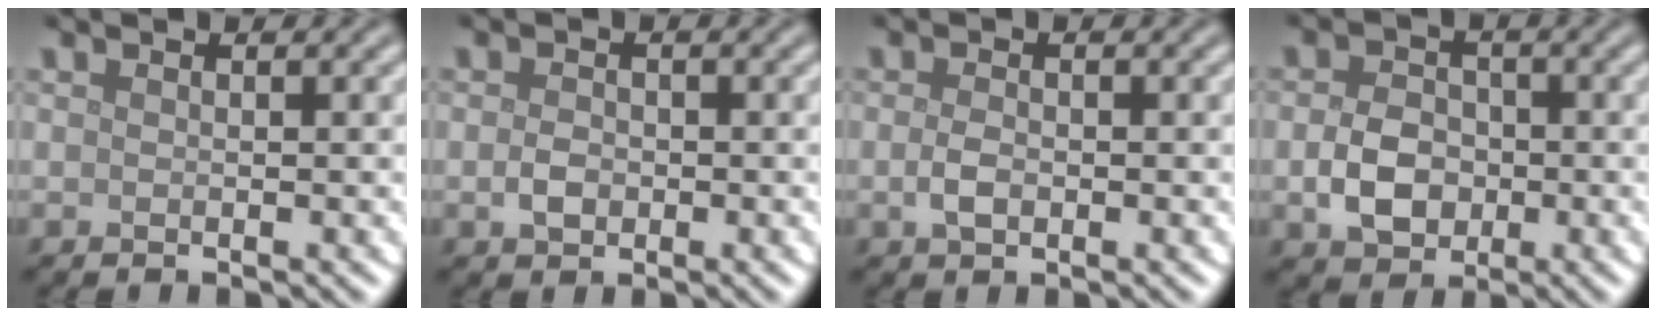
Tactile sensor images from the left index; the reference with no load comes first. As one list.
[{"total": 1.6, "force": [-0.4, 1.2, 1.0], "torque": [-0.022, 0.000, -0.009]}, {"total": 1.6, "force": [-0.3, 1.0, 1.2], "torque": [-0.027, 0.000, -0.008]}, {"total": 4.1, "force": [-0.8, 3.1, 2.5], "torque": [-0.045, 0.001, -0.019]}]